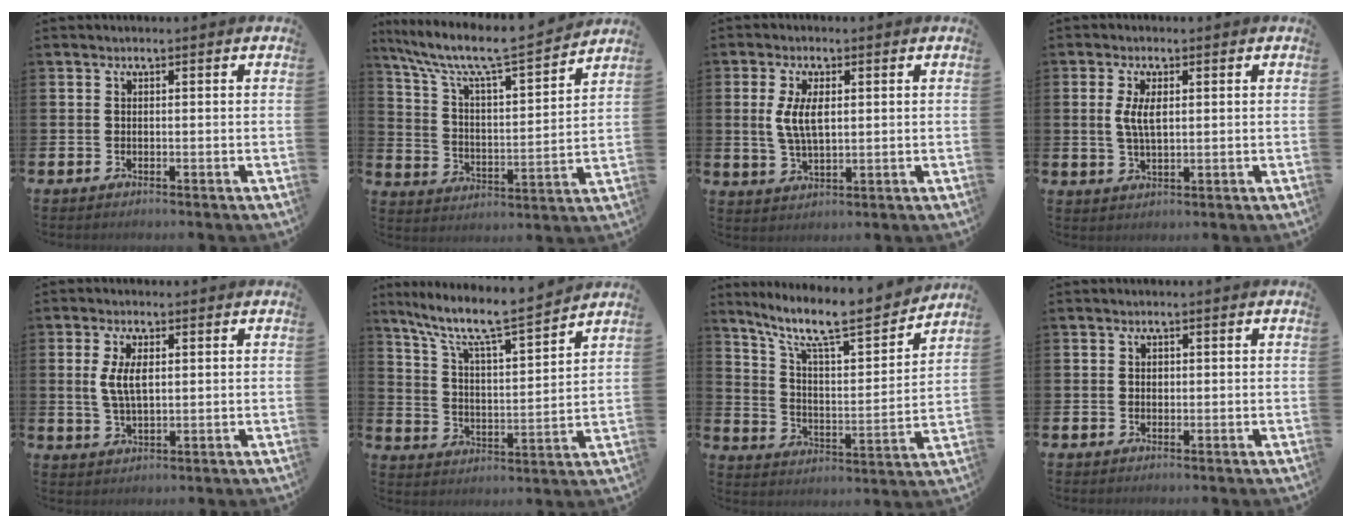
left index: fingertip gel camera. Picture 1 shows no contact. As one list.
[{"total": 8.5, "force": [7.5, 1.0, 3.8], "torque": [-0.114, -0.055, 0.124]}, {"total": 5.1, "force": [1.4, 2.4, 4.3], "torque": [-0.082, 0.005, 0.023]}, {"total": 3.9, "force": [1.1, 1.6, 3.3], "torque": [-0.061, 0.004, 0.017]}, {"total": 4.6, "force": [1.3, 2.1, 3.8], "torque": [-0.072, 0.005, 0.020]}, {"total": 8.2, "force": [7.4, 0.4, 3.6], "torque": [-0.108, -0.053, 0.121]}, {"total": 10.1, "force": [8.6, 1.4, 5.0], "torque": [-0.131, -0.061, 0.142]}, {"total": 0.8, "force": [0.3, 0.7, 0.3], "torque": [0.001, 0.004, 0.003]}]